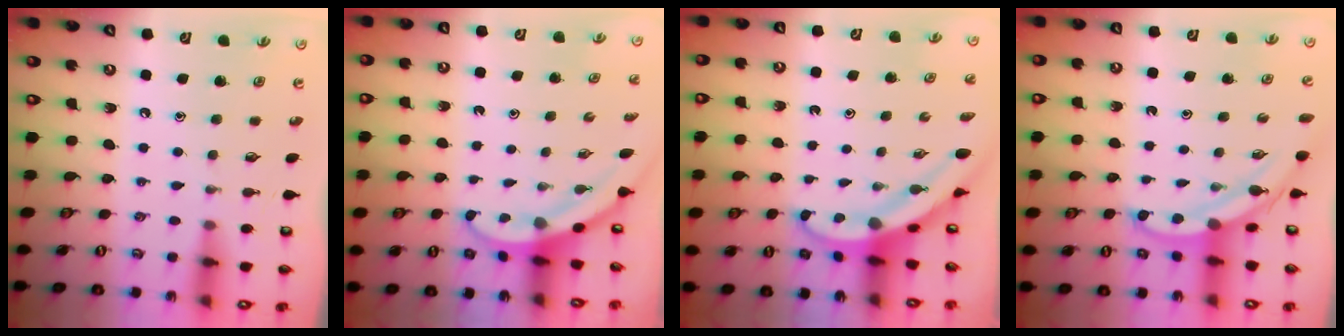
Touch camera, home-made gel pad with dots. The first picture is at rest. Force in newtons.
{"total": 3.3, "press": 3.3, "slide": 0.2}
{"total": 5.1, "press": 5.1, "slide": 0.4}
{"total": 5.5, "press": 5.5, "slide": 0.5}